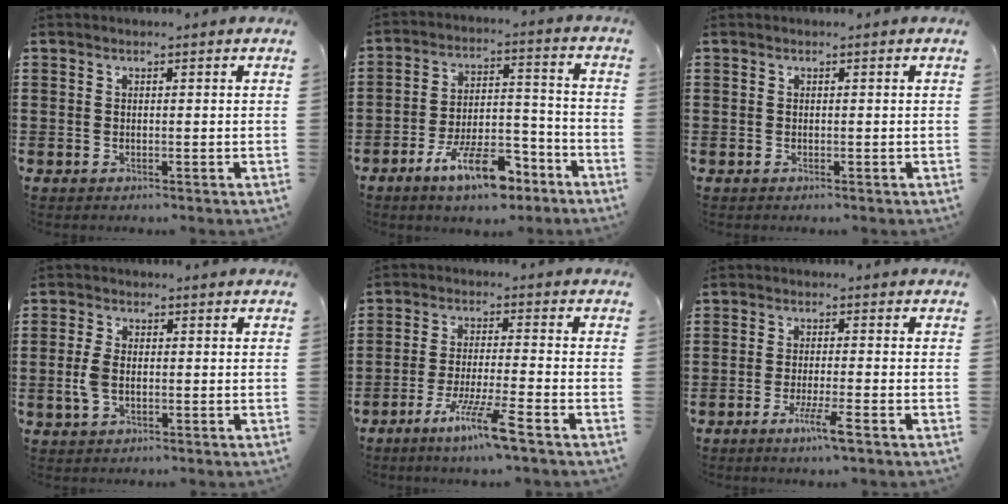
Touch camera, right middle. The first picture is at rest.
{"total": 10.9, "force": [-7.4, 3.6, 7.2], "torque": [-0.127, 0.023, -0.135]}
{"total": 0.0}
{"total": 3.5, "force": [-0.5, 2.0, 2.9], "torque": [-0.078, -0.002, -0.016]}
{"total": 7.7, "force": [-5.3, 0.0, 5.6], "torque": [-0.107, -0.010, -0.099]}
{"total": 4.6, "force": [-2.7, 0.2, 3.7], "torque": [-0.065, -0.009, -0.046]}